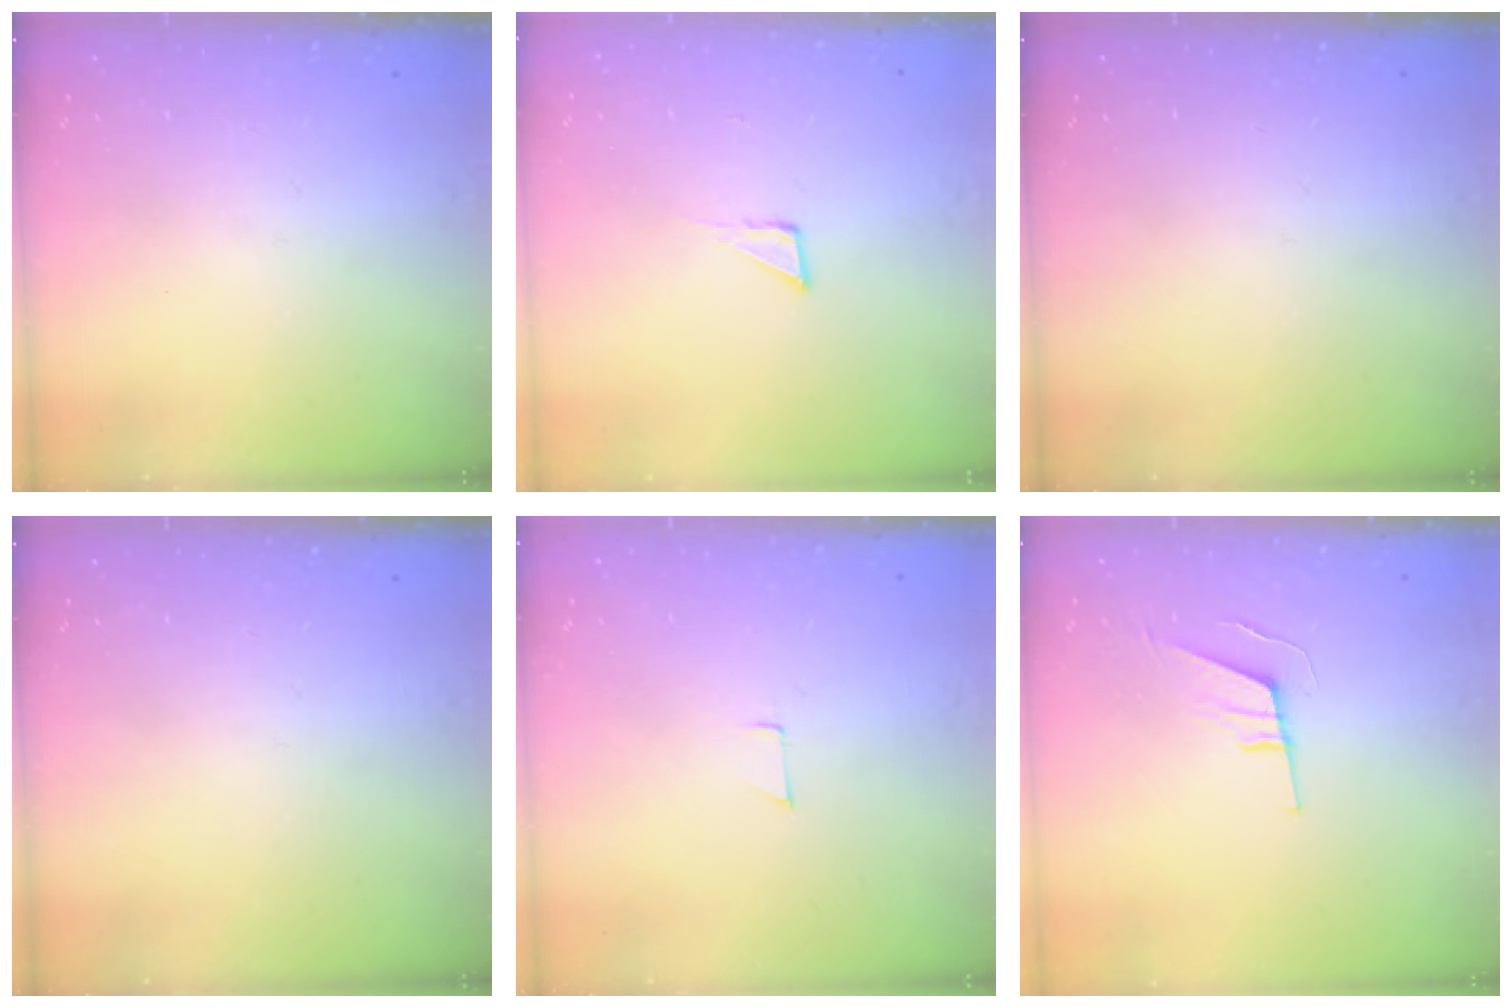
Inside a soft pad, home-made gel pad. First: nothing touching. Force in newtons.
{"total": 2.7, "press": 2.7, "slide": 0.2}
{"total": 0.0}
{"total": 0.0}
{"total": 4.1, "press": 4.1, "slide": 0.3}
{"total": 6.4, "press": 5.9, "slide": 2.5}